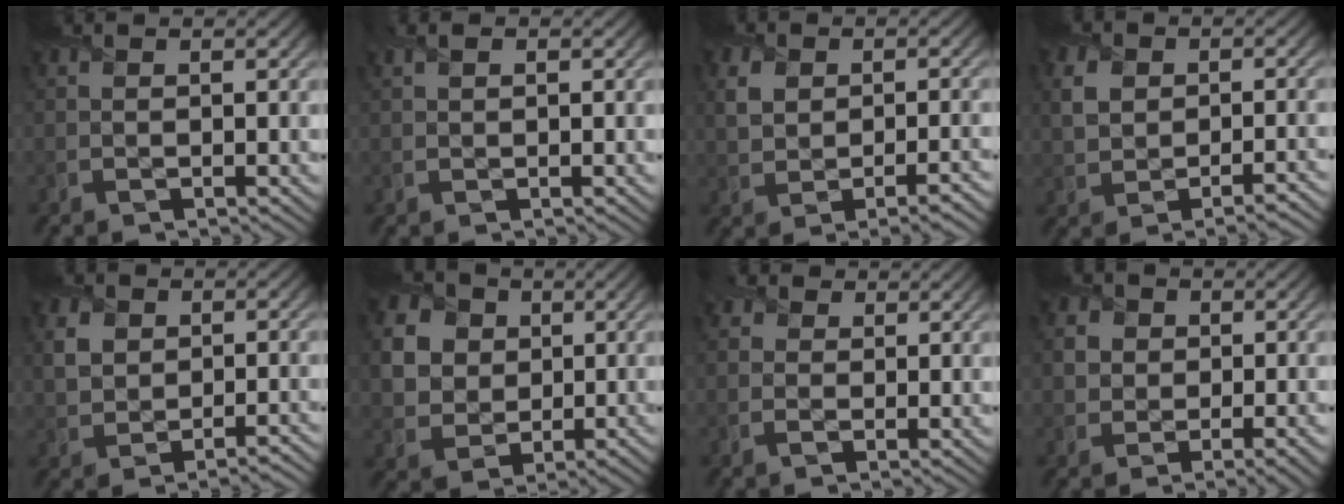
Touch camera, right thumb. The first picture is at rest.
{"total": 1.1, "force": [0.6, 0.5, 0.8], "torque": [-0.019, 0.005, 0.010]}
{"total": 5.2, "force": [0.0, 3.4, 3.9], "torque": [-0.063, -0.004, 0.001]}
{"total": 4.9, "force": [-0.2, 3.5, 3.4], "torque": [-0.060, -0.004, -0.002]}
{"total": 4.5, "force": [-0.1, 3.5, 2.8], "torque": [-0.053, -0.003, -0.002]}
{"total": 8.4, "force": [1.4, 7.3, 3.8], "torque": [-0.130, 0.007, 0.022]}
{"total": 2.5, "force": [0.5, 2.1, 1.2], "torque": [-0.031, 0.004, 0.003]}
{"total": 6.1, "force": [-0.2, 5.1, 3.3], "torque": [-0.053, 0.004, -0.013]}